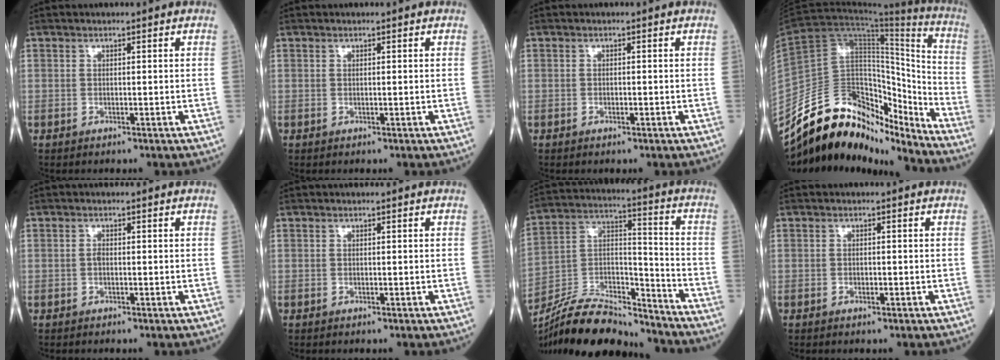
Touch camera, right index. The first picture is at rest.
{"total": 0.0}
{"total": 0.7, "force": [-0.4, 0.3, 0.6], "torque": [-0.009, -0.001, -0.006]}
{"total": 19.8, "force": [-16.7, 7.1, 8.0], "torque": [-0.128, 0.060, -0.275]}
{"total": 0.6, "force": [-0.2, 0.3, 0.6], "torque": [-0.014, 0.001, -0.005]}
{"total": 0.0}
{"total": 18.6, "force": [-17.2, 3.9, 6.1], "torque": [-0.117, 0.023, -0.302]}
{"total": 0.9, "force": [-0.5, 0.3, 0.7], "torque": [-0.010, -0.001, -0.007]}